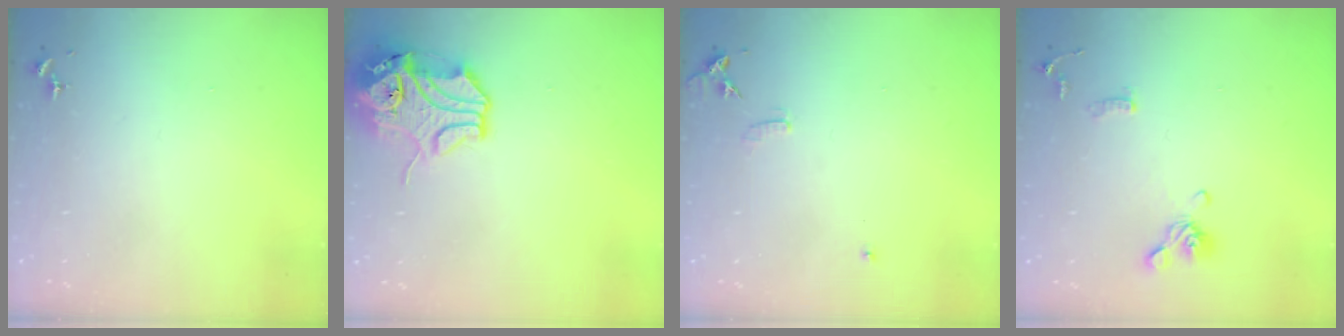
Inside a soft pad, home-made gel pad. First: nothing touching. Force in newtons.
{"total": 13.2, "press": 13.0, "slide": 2.0}
{"total": 7.6, "press": 7.6, "slide": 0.7}
{"total": 11.2, "press": 11.0, "slide": 2.0}